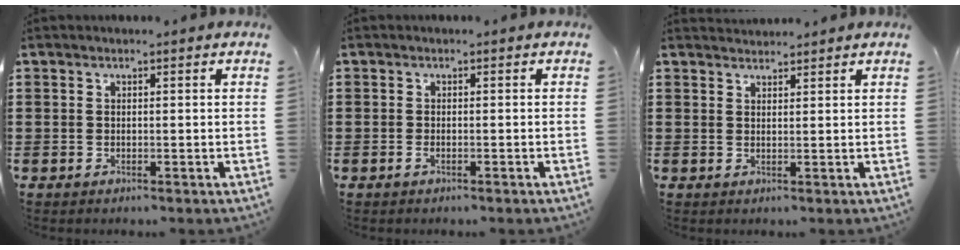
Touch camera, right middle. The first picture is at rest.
{"total": 0.8, "force": [-0.5, 0.2, 0.6], "torque": [-0.015, -0.003, -0.009]}
{"total": 1.6, "force": [1.5, 0.3, -0.1], "torque": [-0.002, 0.003, 0.030]}